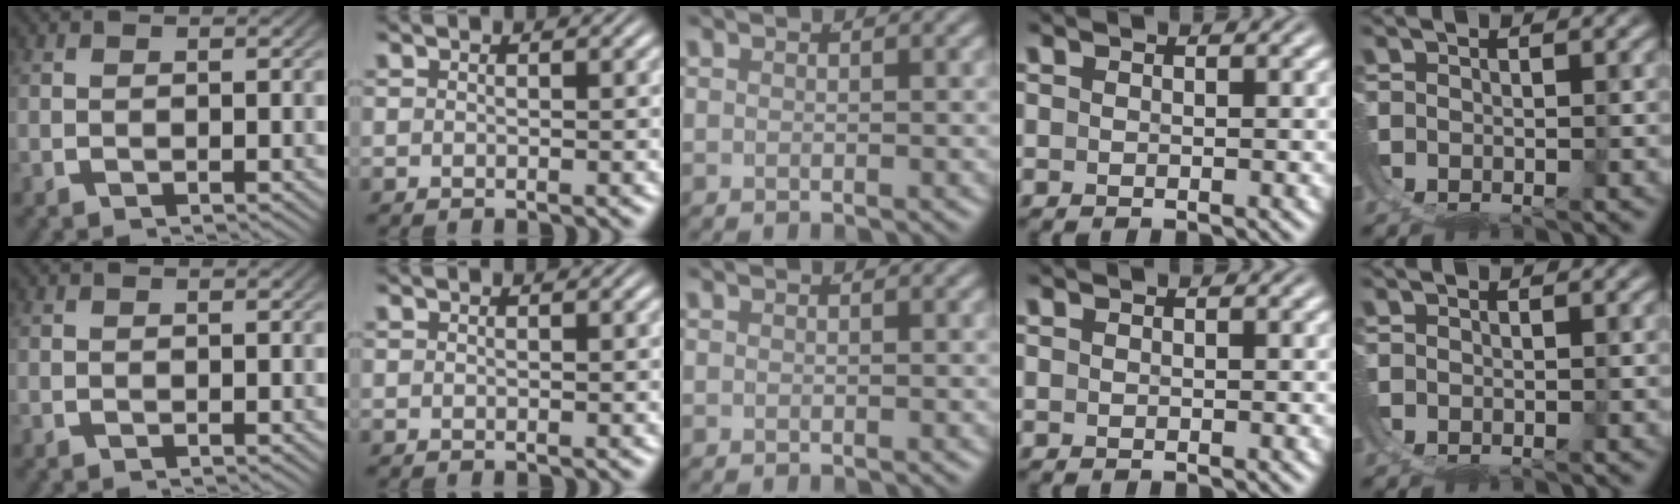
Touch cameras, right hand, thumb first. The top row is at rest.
{}